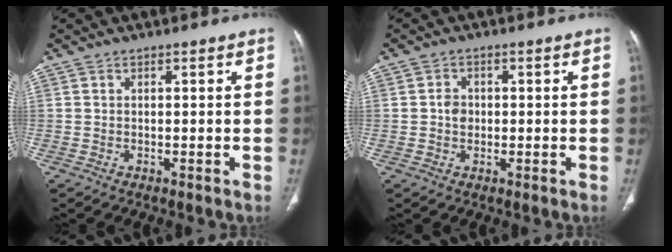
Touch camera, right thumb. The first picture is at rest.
{"total": 2.7, "force": [0.0, 2.2, 1.5], "torque": [-0.016, 0.005, -0.002]}